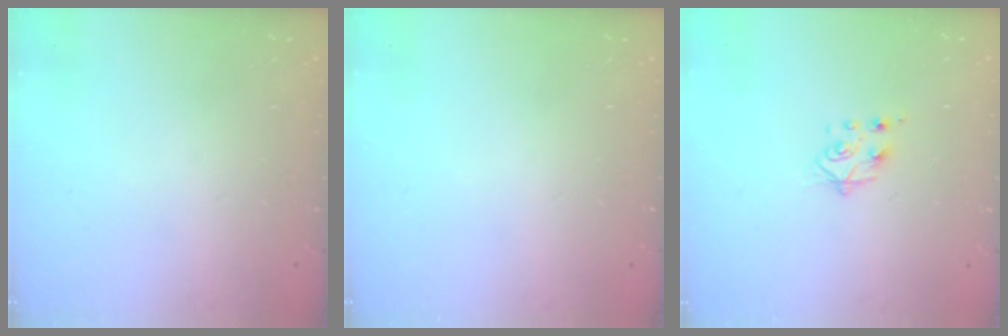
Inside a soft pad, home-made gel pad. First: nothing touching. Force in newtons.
{"total": 0.0}
{"total": 7.6, "press": 7.5, "slide": 0.7}